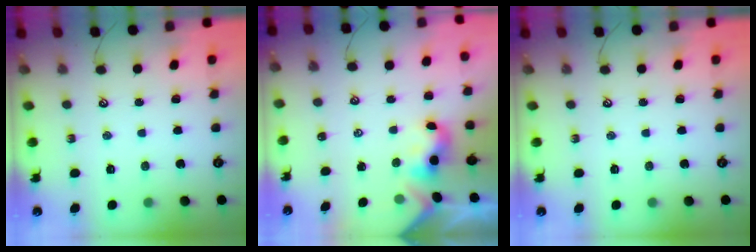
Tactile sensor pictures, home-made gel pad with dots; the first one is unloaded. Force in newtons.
{"total": 2.3, "press": 2.3, "slide": 0.3}
{"total": 0.0}